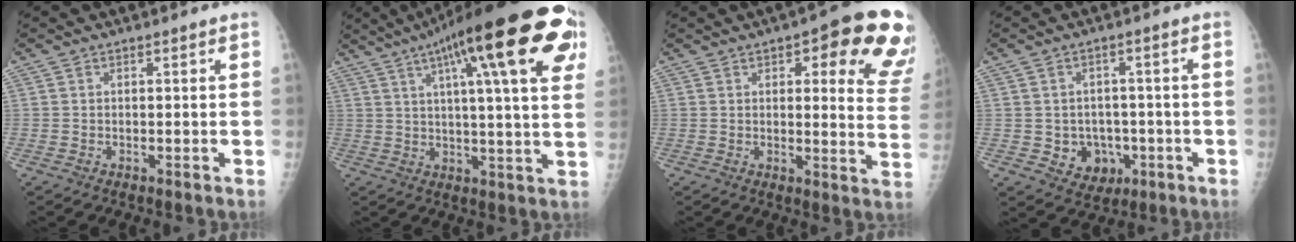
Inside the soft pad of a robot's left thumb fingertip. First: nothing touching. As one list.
[{"total": 26.0, "force": [11.9, 5.6, 22.4], "torque": [-0.307, 0.003, 0.163]}, {"total": 18.6, "force": [9.4, 6.1, 14.8], "torque": [-0.138, -0.036, 0.098]}, {"total": 6.9, "force": [-1.7, 5.9, 3.0], "torque": [-0.011, 0.012, -0.014]}]